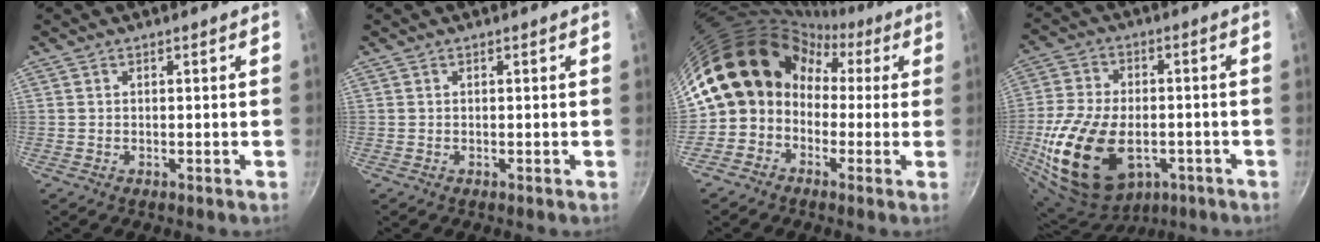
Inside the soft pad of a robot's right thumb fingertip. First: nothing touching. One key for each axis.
{"total": 0.0}
{"total": 17.0, "fx": 0.5, "fy": 14.6, "fz": 8.7, "tx": -0.119, "ty": 0.058, "tz": -0.013}
{"total": 22.7, "fx": -5.8, "fy": 14.4, "fz": 16.5, "tx": -0.313, "ty": 0.015, "tz": -0.086}